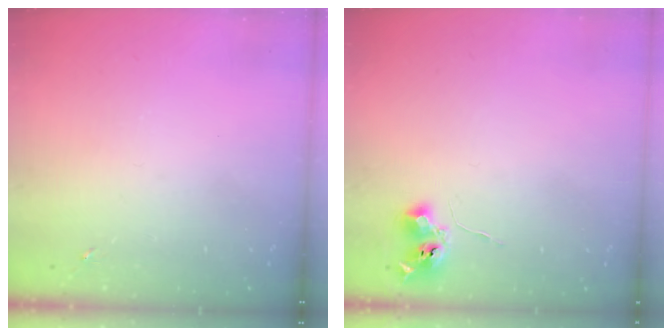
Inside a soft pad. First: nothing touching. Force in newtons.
{"total": 6.2, "press": 6.1, "slide": 0.8}